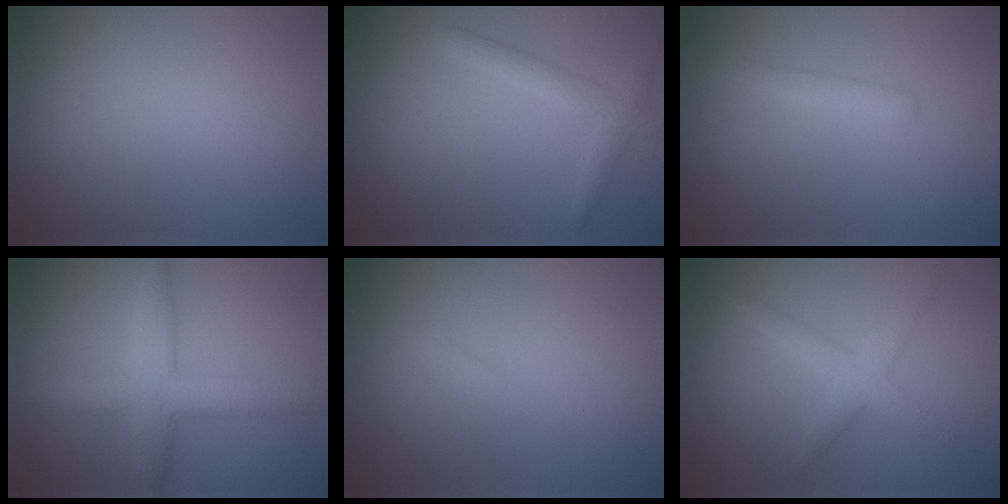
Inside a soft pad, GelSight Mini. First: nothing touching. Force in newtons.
{"total": 2.3, "press": 2.3, "slide": 0.1}
{"total": 1.6, "press": 1.6, "slide": 0.0}
{"total": 4.5, "press": 4.5, "slide": 0.2}
{"total": 0.8, "press": 0.8, "slide": 0.1}
{"total": 2.5, "press": 2.5, "slide": 0.1}